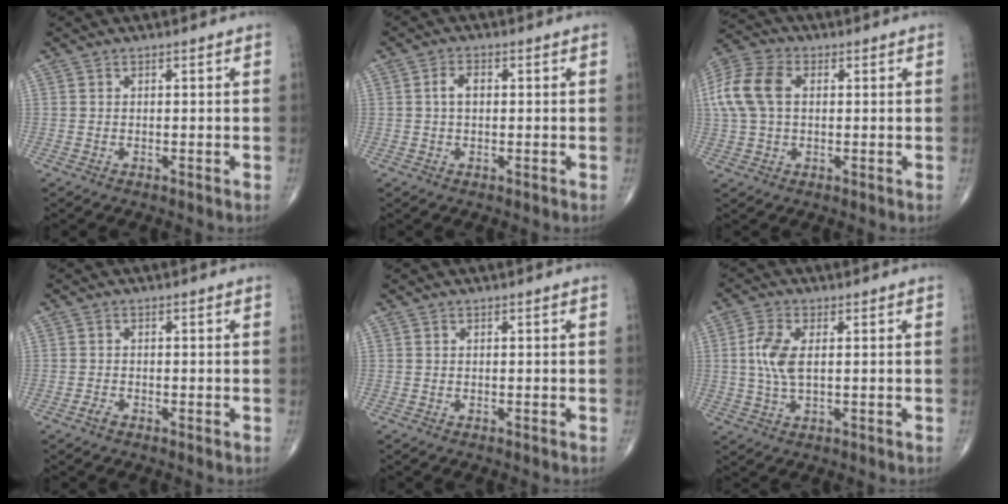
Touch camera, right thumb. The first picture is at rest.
{"total": 2.9, "force": [0.2, 1.7, 2.3], "torque": [-0.043, 0.009, 0.001]}
{"total": 11.5, "force": [1.8, 7.5, 8.5], "torque": [-0.191, 0.024, 0.032]}
{"total": 1.3, "force": [-0.7, 0.6, 0.8], "torque": [-0.018, -0.001, -0.019]}
{"total": 0.0}
{"total": 6.4, "force": [0.8, 3.0, 5.6], "torque": [-0.135, 0.002, 0.013]}